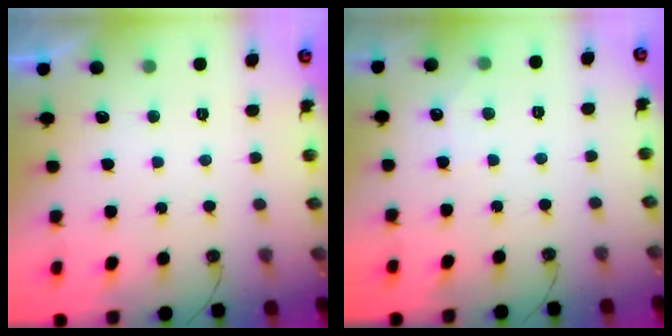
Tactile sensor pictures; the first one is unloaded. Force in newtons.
{"total": 2.8, "press": 2.8, "slide": 0.4}